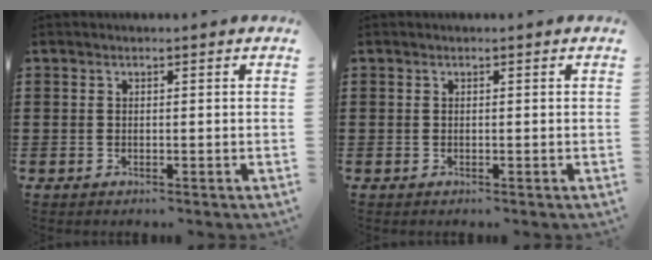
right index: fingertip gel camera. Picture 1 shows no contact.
{"total": 0.0}